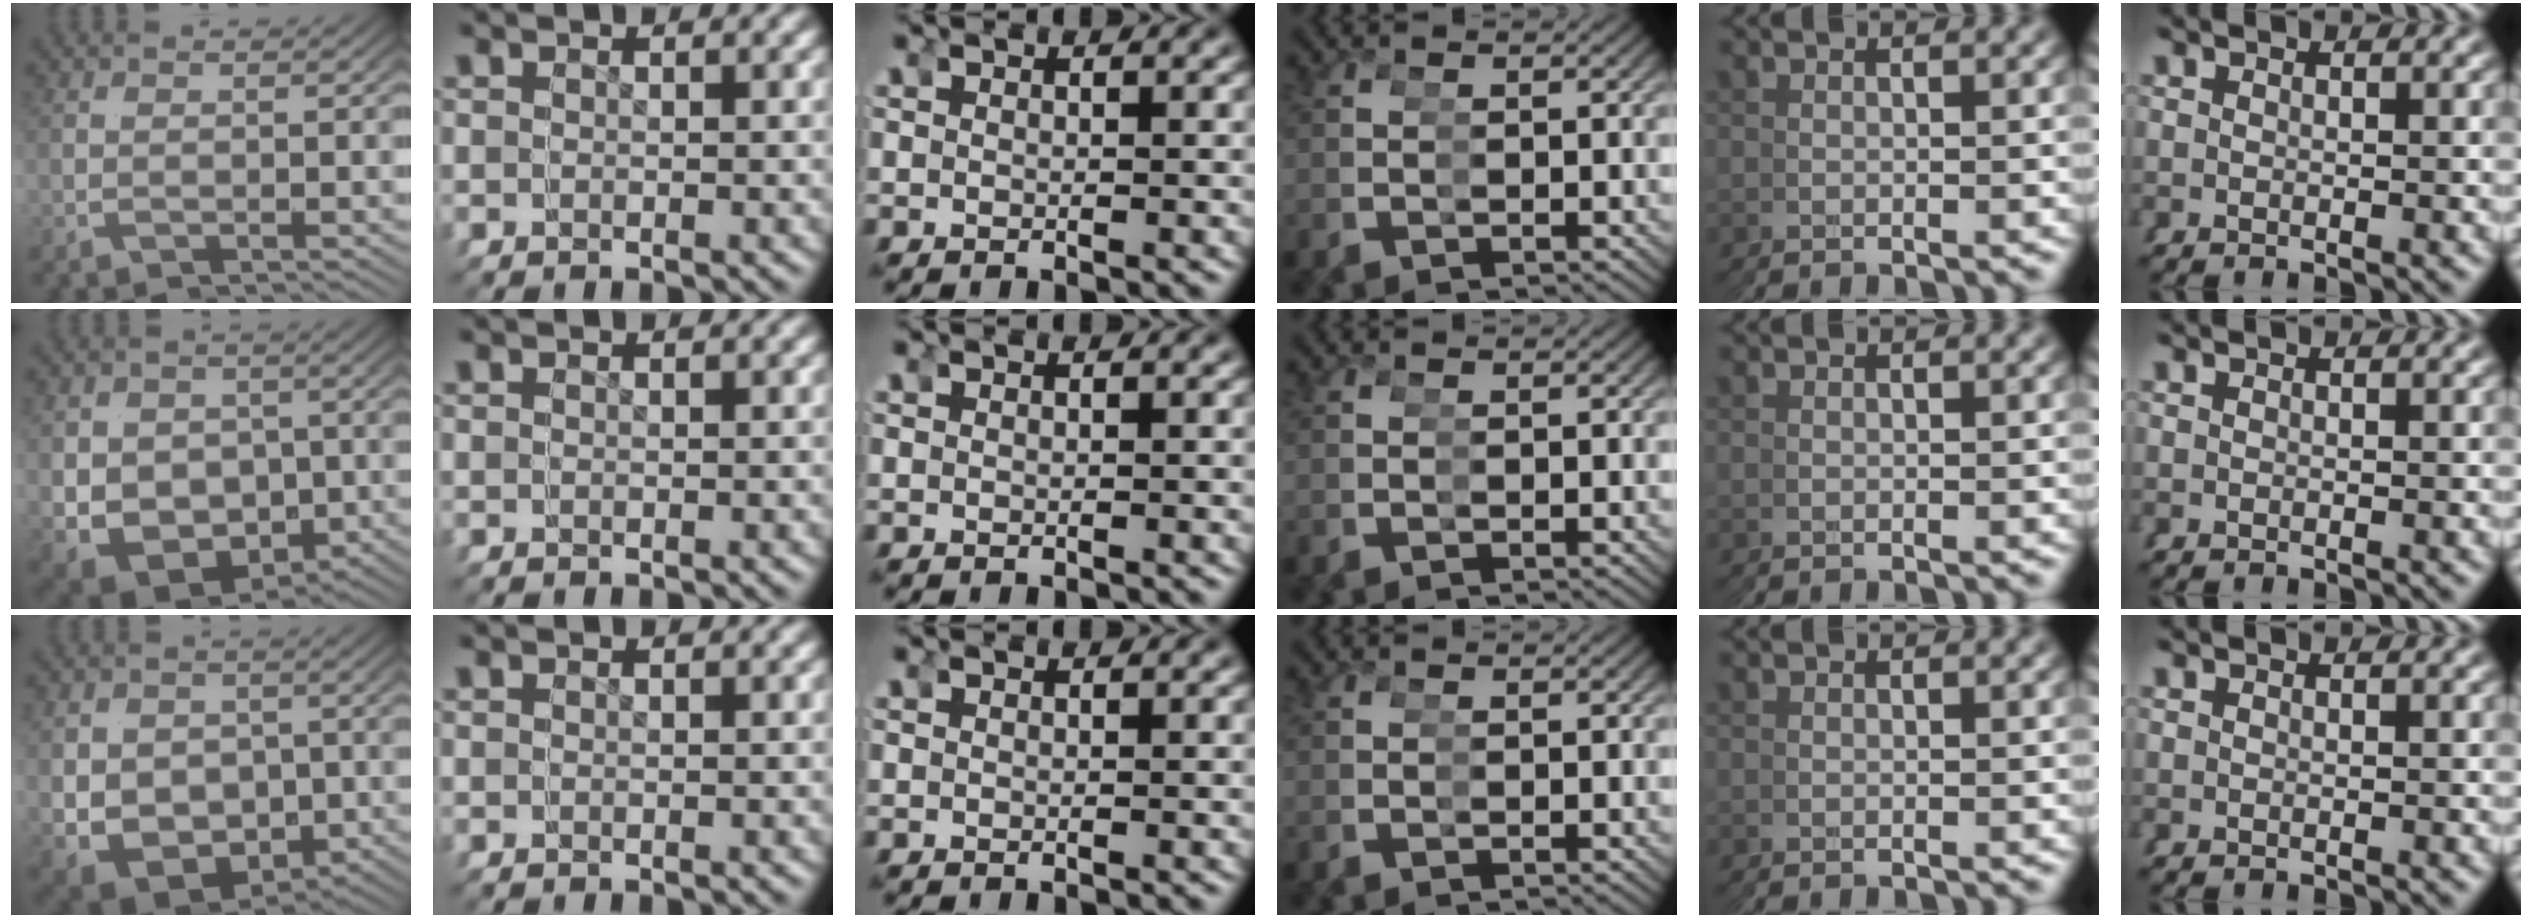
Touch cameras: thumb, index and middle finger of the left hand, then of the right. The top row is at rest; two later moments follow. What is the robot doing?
{"motion": "grasp_and_lifting", "object": "bandage"}